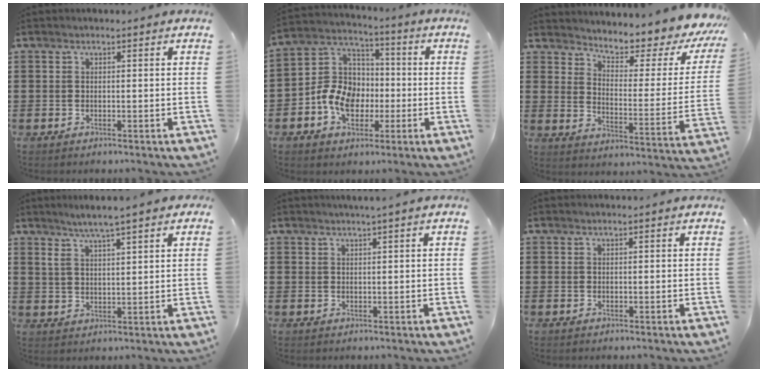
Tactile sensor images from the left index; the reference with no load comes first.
{"total": 9.7, "force": [-2.9, 7.8, 4.9], "torque": [-0.130, 0.024, -0.059]}
{"total": 4.8, "force": [4.5, 0.3, 1.7], "torque": [-0.044, -0.047, 0.066]}
{"total": 5.0, "force": [3.6, 0.7, 3.3], "torque": [-0.074, -0.003, 0.062]}
{"total": 1.3, "force": [0.9, -0.3, 0.8], "torque": [-0.014, -0.002, 0.018]}
{"total": 0.0}